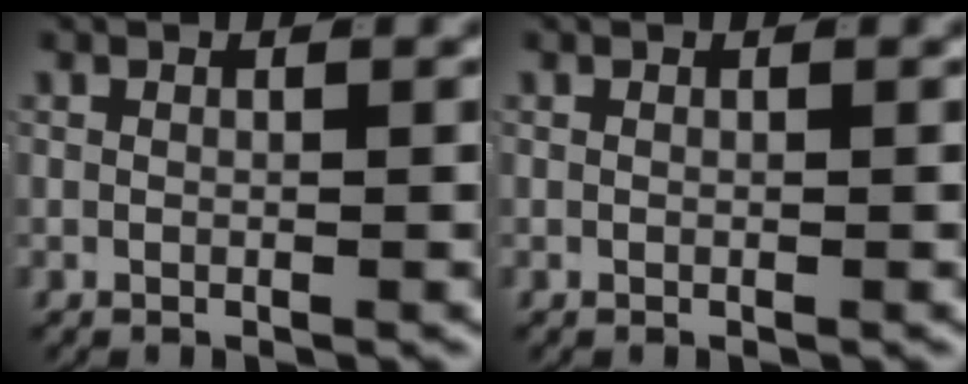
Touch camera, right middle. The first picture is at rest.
{"total": 0.0}